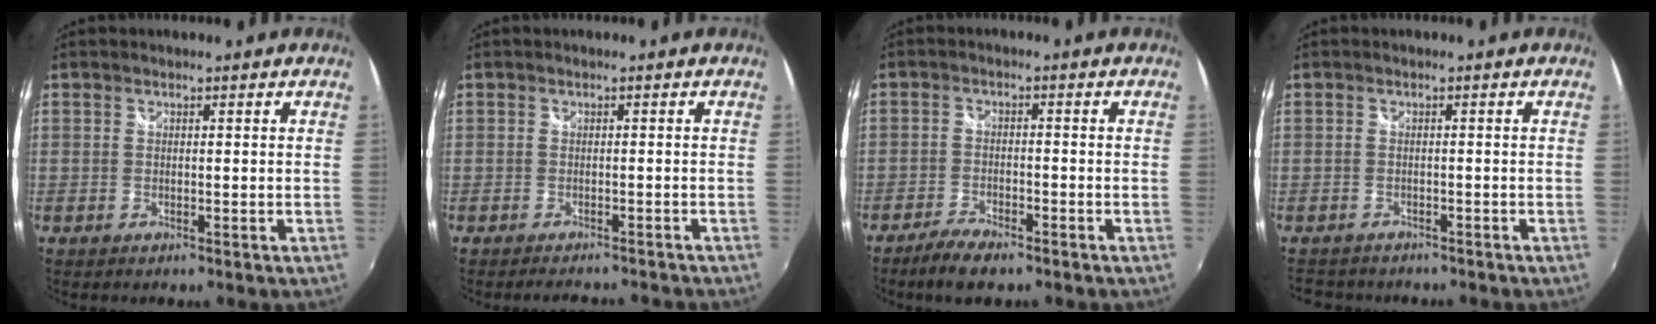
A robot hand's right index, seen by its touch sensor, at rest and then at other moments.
{"total": 5.3, "force": [-4.8, 1.4, 1.8], "torque": [-0.037, -0.011, -0.067]}
{"total": 5.8, "force": [-4.5, 1.7, 3.2], "torque": [-0.087, -0.007, -0.086]}
{"total": 4.3, "force": [-3.5, 2.4, 0.8], "torque": [-0.021, 0.003, -0.057]}